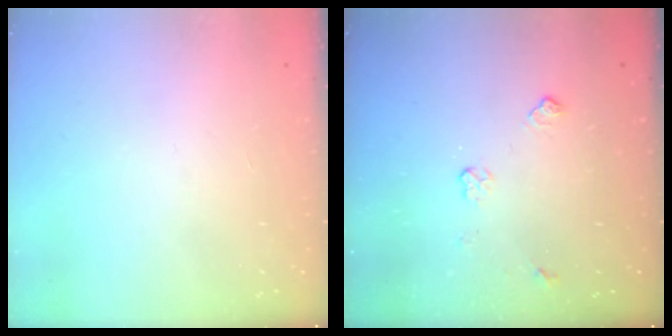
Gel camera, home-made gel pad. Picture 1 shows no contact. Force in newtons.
{"total": 4.6, "press": 4.5, "slide": 0.6}